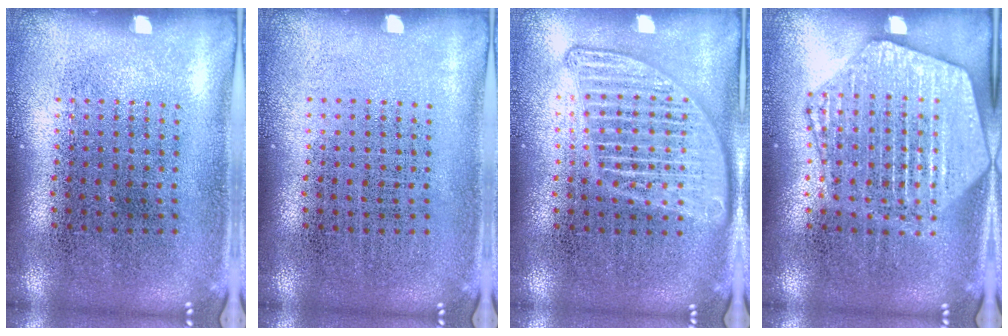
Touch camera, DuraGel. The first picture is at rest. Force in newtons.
{"total": 0.0}
{"total": 1.7, "press": 1.7, "slide": 0.2}
{"total": 2.2, "press": 2.2, "slide": 0.2}